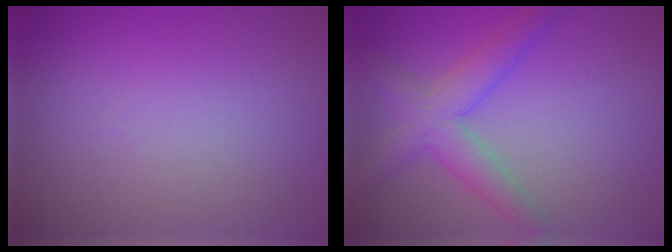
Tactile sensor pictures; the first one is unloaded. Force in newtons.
{"total": 4.2, "press": 4.2, "slide": 0.2}